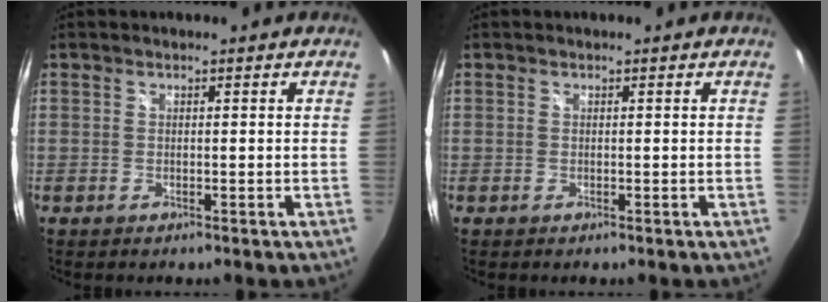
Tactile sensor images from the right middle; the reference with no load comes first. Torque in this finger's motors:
{"motor_torque": [-0.08, -0.07, -0.03, -0.01]}